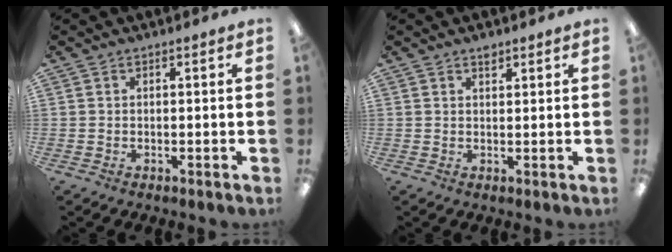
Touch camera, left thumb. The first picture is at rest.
{"total": 1.8, "force": [1.4, 0.8, 0.7], "torque": [0.001, -0.008, 0.024]}